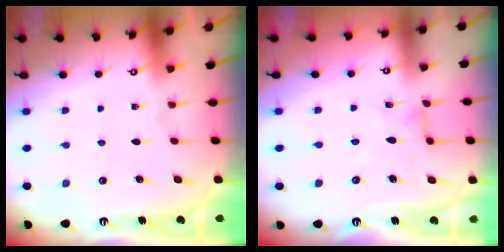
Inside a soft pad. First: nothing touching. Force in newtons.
{"total": 1.4, "press": 1.4, "slide": 0.2}